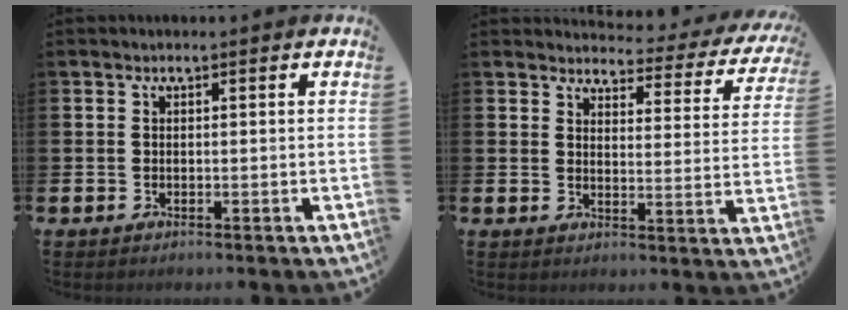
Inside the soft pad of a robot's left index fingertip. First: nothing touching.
{"total": 2.6, "force": [2.4, 0.9, 0.6], "torque": [-0.025, -0.029, 0.033]}